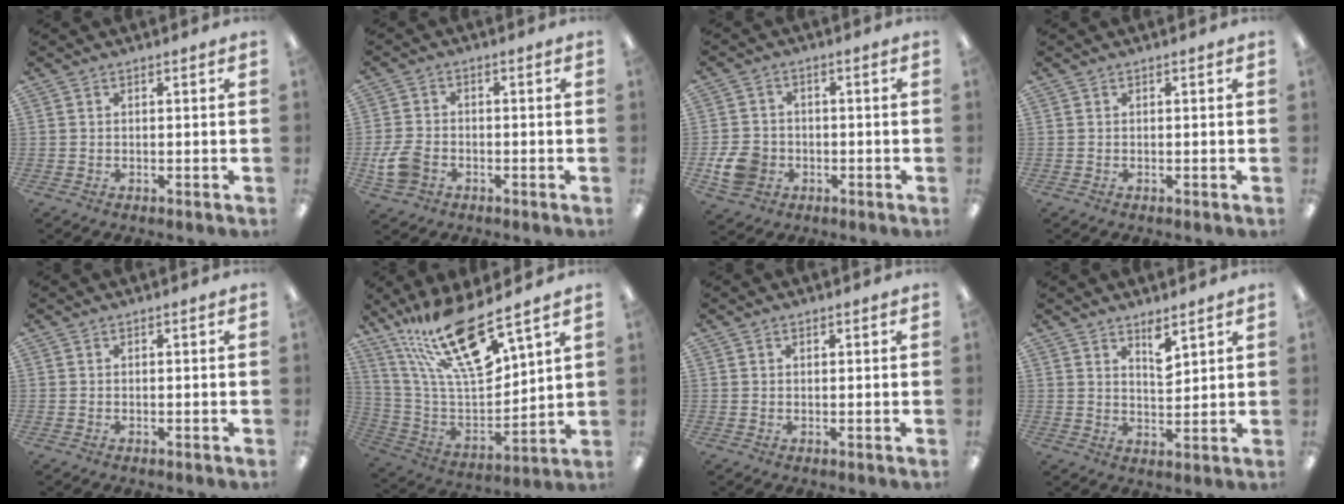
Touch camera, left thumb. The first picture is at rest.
{"total": 6.9, "force": [-2.4, 5.0, 4.0], "torque": [-0.087, 0.014, -0.043]}
{"total": 7.4, "force": [-2.3, 6.2, 3.3], "torque": [-0.064, 0.010, -0.042]}
{"total": 0.0}
{"total": 0.0}
{"total": 22.3, "force": [15.4, 6.3, 14.8], "torque": [-0.277, -0.099, 0.264]}
{"total": 0.5, "force": [0.4, 0.3, 0.1], "torque": [-0.002, 0.003, 0.008]}
{"total": 4.9, "force": [3.8, 1.7, 2.7], "torque": [-0.032, -0.027, 0.061]}